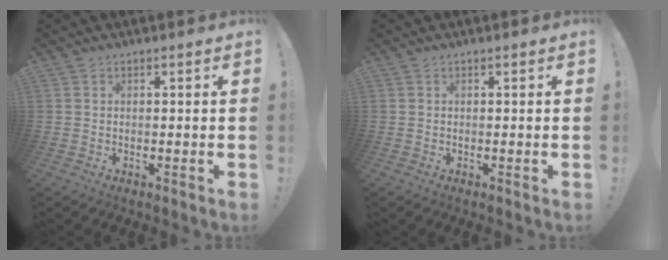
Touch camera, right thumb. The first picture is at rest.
{"total": 0.0}